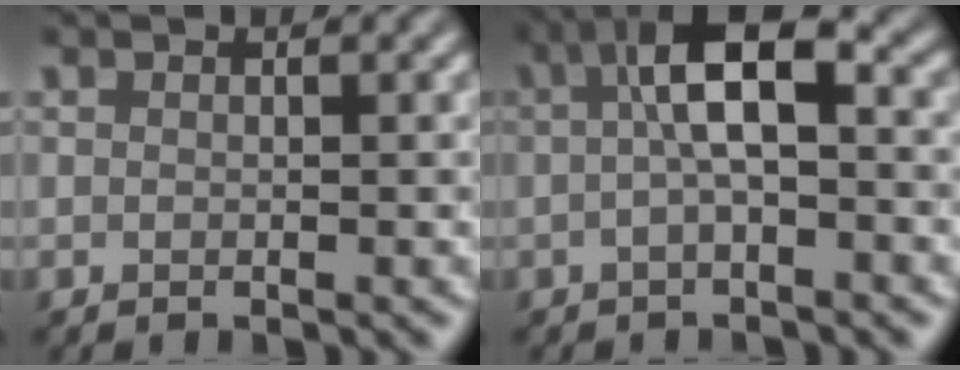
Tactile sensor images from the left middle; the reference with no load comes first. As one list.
[{"total": 5.1, "force": [0.1, 1.5, 4.9], "torque": [-0.090, 0.018, -0.006]}]